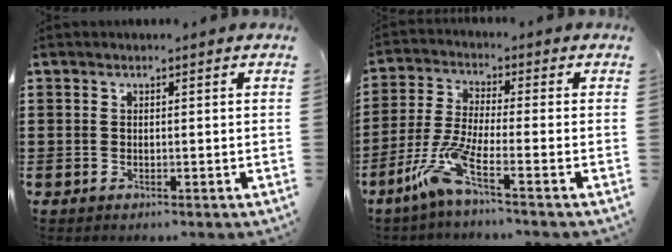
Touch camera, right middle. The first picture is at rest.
{"total": 7.6, "force": [-4.8, 0.9, 5.9], "torque": [-0.143, -0.012, -0.097]}